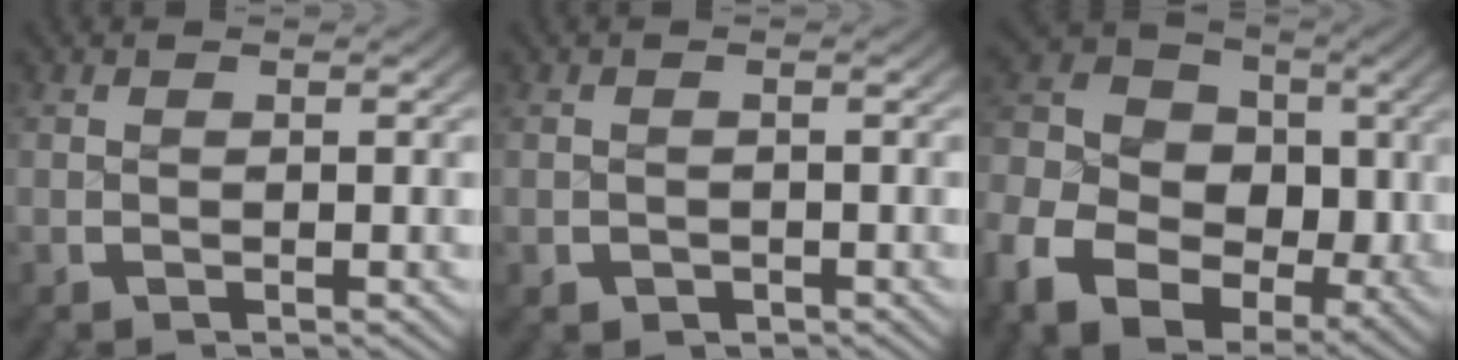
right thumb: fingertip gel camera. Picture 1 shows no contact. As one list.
[{"total": 1.5, "force": [-0.9, 1.1, 0.3], "torque": [-0.003, -0.010, -0.010]}, {"total": 15.3, "force": [-0.8, 11.9, 9.6], "torque": [-0.205, -0.037, -0.013]}]